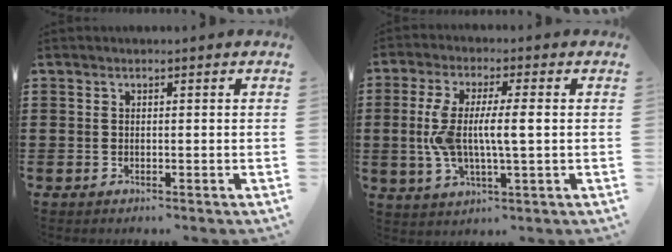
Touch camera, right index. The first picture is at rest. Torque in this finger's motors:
{"motor_torque": [1.74, -0.40, 0.54, 0.21]}